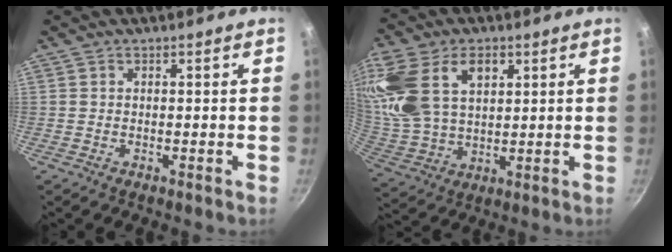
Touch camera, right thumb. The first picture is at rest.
{"total": 21.0, "force": [7.8, 13.4, 14.1], "torque": [-0.303, -0.004, 0.158]}